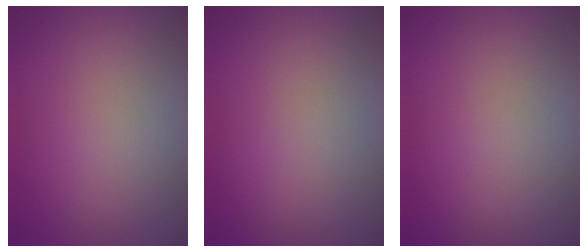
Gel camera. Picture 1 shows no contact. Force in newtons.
{"total": 0.0}
{"total": 0.0}